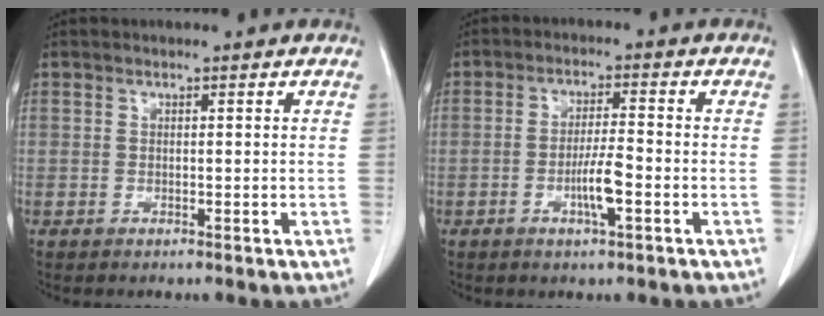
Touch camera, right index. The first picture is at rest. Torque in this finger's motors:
{"motor_torque": [1.15, -0.10, 0.35, 0.11]}